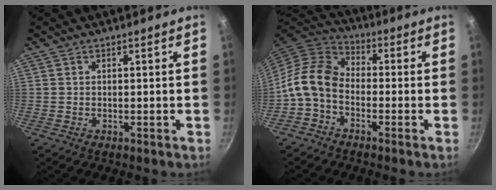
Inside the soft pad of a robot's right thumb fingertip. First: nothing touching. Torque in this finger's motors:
{"motor_torque": [0.35, 1.66, 0.87, -0.75, 0.27]}